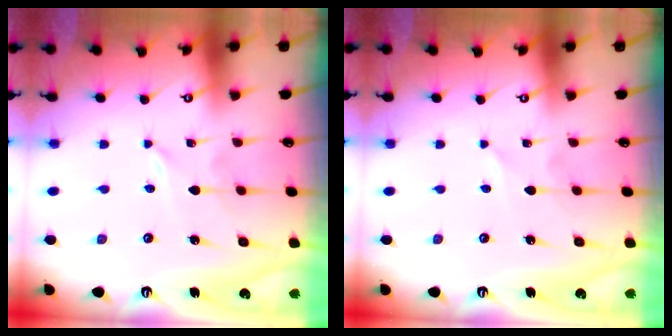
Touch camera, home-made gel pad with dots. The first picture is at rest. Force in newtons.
{"total": 0.0}